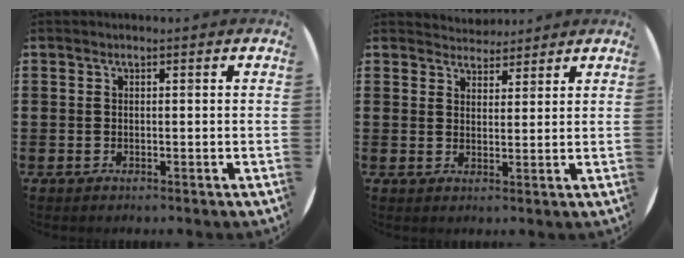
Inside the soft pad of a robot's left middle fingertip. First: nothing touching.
{"total": 3.1, "force": [3.0, 0.8, -0.2], "torque": [-0.003, -0.008, 0.057]}